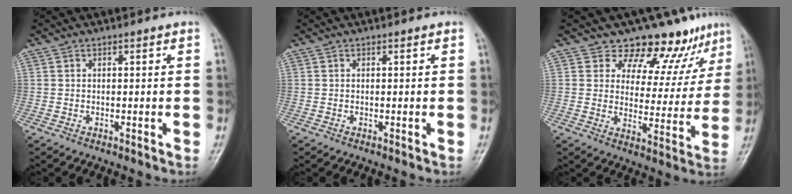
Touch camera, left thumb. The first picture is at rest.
{"total": 0.0}
{"total": 11.6, "force": [9.8, 5.6, 3.0], "torque": [0.010, -0.069, 0.121]}